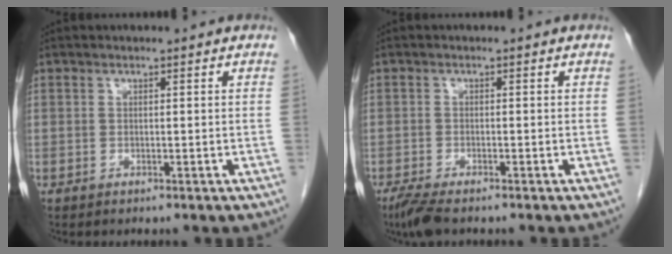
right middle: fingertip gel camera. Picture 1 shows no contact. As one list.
[{"total": 3.4, "force": [-2.6, 0.5, 2.1], "torque": [-0.050, -0.012, -0.048]}]